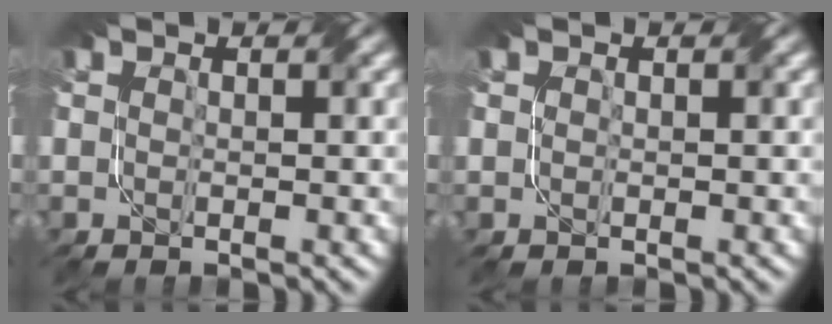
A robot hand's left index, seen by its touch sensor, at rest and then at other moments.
{"total": 0.0}